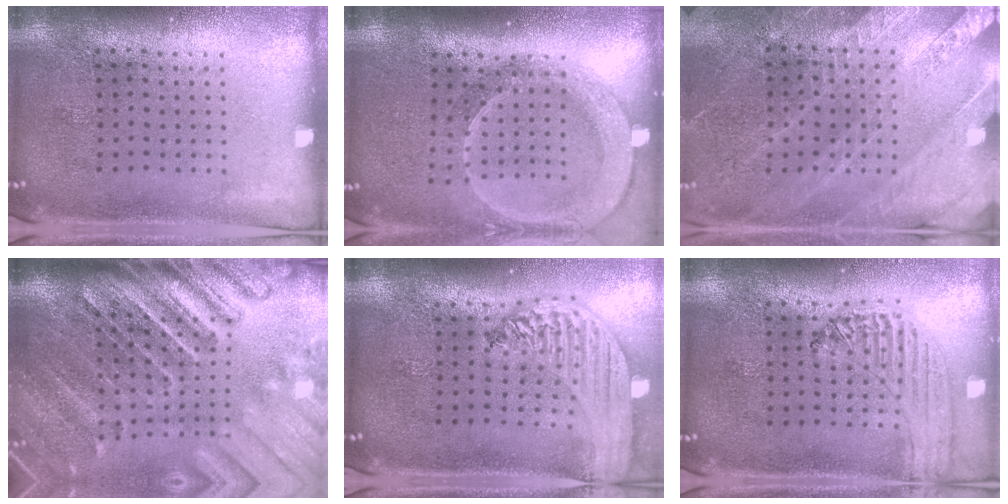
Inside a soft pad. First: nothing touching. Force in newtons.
{"total": 2.4, "press": 1.9, "slide": 1.4}
{"total": 2.7, "press": 2.7, "slide": 0.5}
{"total": 4.2, "press": 3.6, "slide": 2.3}
{"total": 2.9, "press": 2.3, "slide": 1.8}
{"total": 0.6, "press": 0.6, "slide": 0.1}